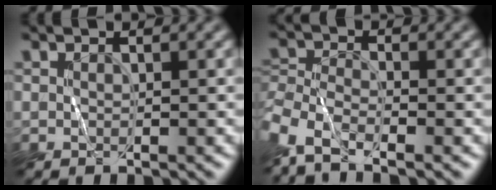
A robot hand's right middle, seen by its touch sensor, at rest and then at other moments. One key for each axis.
{"total": 6.5, "fx": -4.8, "fy": 2.7, "fz": 3.6, "tx": -0.073, "ty": -0.012, "tz": -0.095}